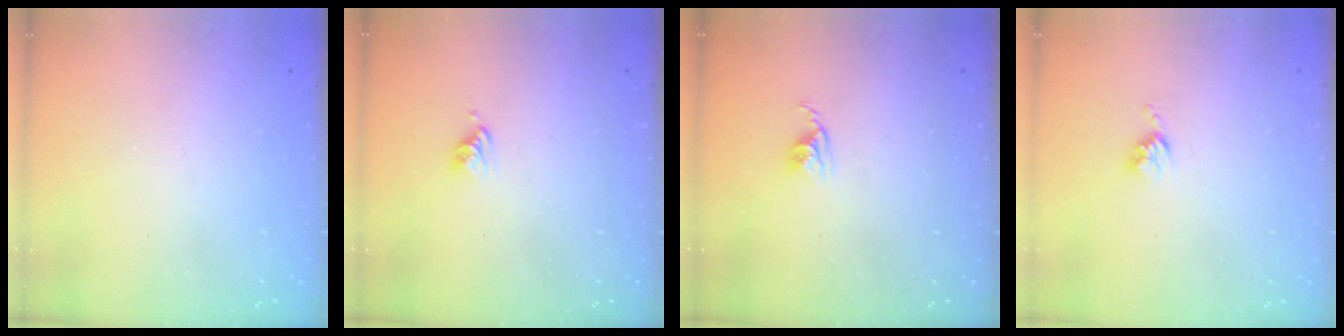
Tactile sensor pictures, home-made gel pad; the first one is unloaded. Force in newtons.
{"total": 3.7, "press": 3.6, "slide": 0.5}
{"total": 3.8, "press": 3.7, "slide": 0.4}
{"total": 4.2, "press": 4.2, "slide": 0.5}